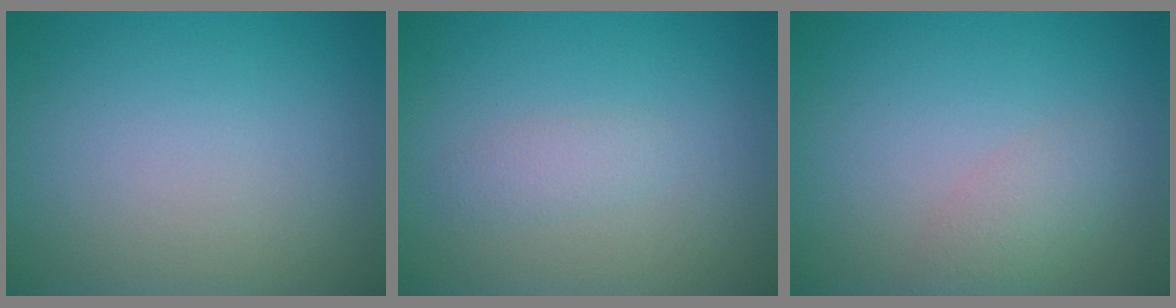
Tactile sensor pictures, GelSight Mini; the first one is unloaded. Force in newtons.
{"total": 1.2, "press": 1.2, "slide": 0.0}
{"total": 2.0, "press": 2.0, "slide": 0.1}